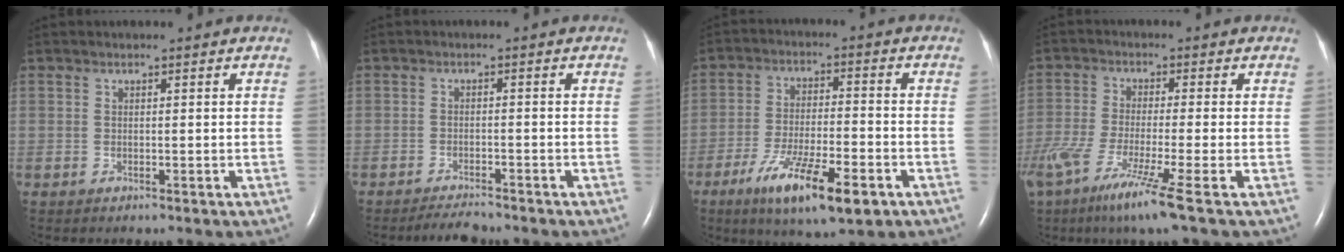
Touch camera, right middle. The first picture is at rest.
{"total": 2.9, "force": [-2.8, 0.2, 0.7], "torque": [-0.021, -0.013, -0.046]}
{"total": 12.5, "force": [-6.8, 2.4, 10.3], "torque": [-0.187, -0.022, -0.108]}
{"total": 12.4, "force": [-7.6, -0.7, 9.7], "torque": [-0.190, -0.046, -0.136]}